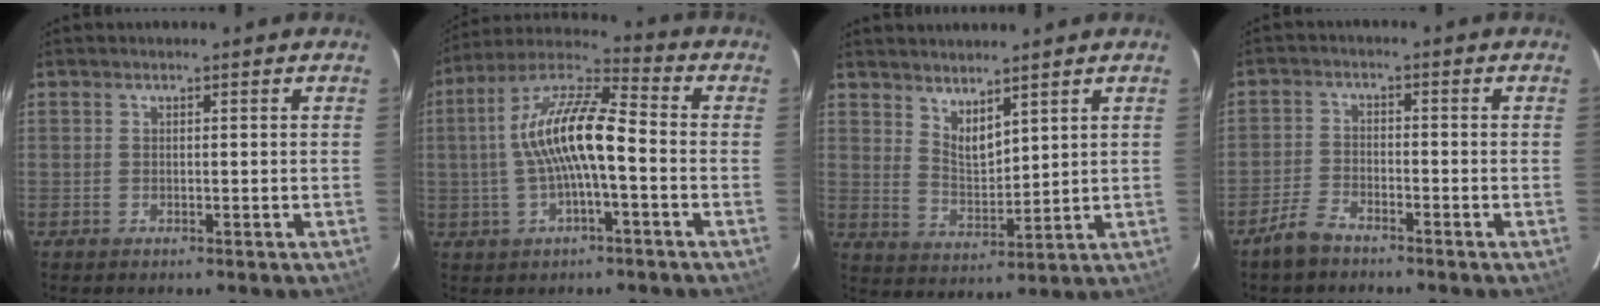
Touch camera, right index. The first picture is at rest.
{"total": 13.3, "force": [-1.4, 3.5, 12.7], "torque": [-0.242, 0.021, -0.029]}
{"total": 5.6, "force": [4.3, 2.0, 3.0], "torque": [-0.049, -0.009, 0.083]}
{"total": 4.8, "force": [-4.0, 1.8, 2.1], "torque": [-0.061, 0.006, -0.077]}